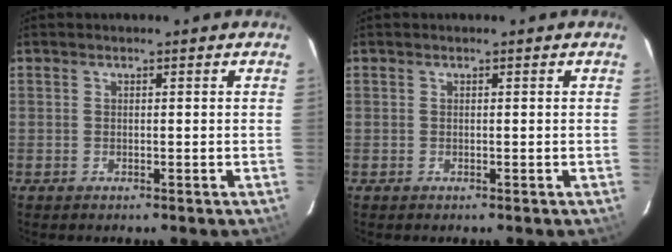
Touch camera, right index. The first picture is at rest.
{"total": 0.0}